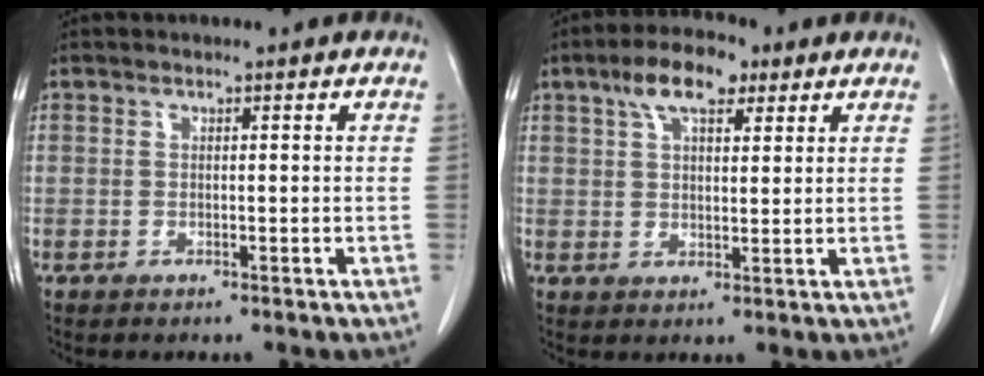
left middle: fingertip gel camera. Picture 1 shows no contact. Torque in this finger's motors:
{"motor_torque": [1.14, -0.83, 0.09, 0.07]}